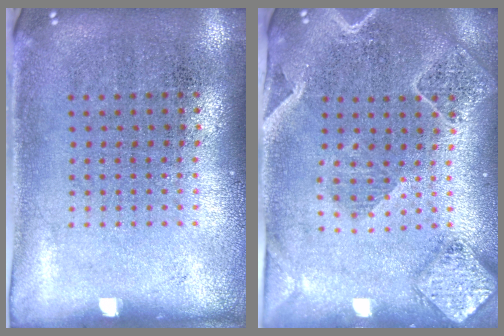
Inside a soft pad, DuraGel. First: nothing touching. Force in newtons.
{"total": 2.3, "press": 2.1, "slide": 1.0}